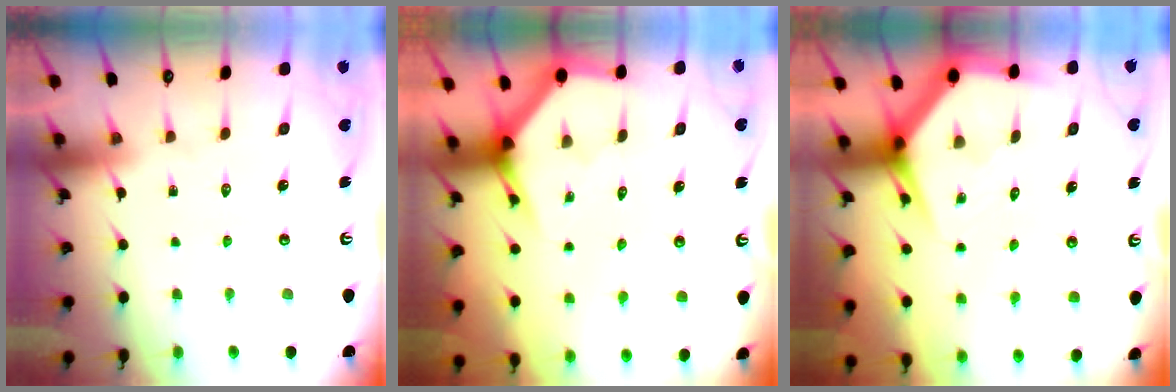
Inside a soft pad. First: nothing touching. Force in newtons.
{"total": 3.8, "press": 3.8, "slide": 0.2}
{"total": 4.4, "press": 4.4, "slide": 0.3}